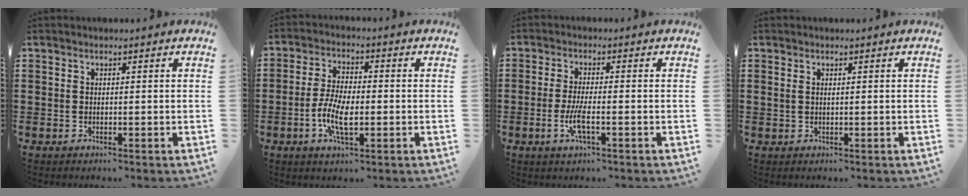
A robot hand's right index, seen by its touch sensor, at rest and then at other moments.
{"total": 6.9, "force": [-1.9, 2.8, 6.0], "torque": [-0.136, -0.005, -0.040]}
{"total": 4.1, "force": [-1.5, 0.7, 3.8], "torque": [-0.084, -0.007, -0.033]}
{"total": 0.7, "force": [0.2, 0.5, 0.4], "torque": [-0.010, 0.003, 0.004]}